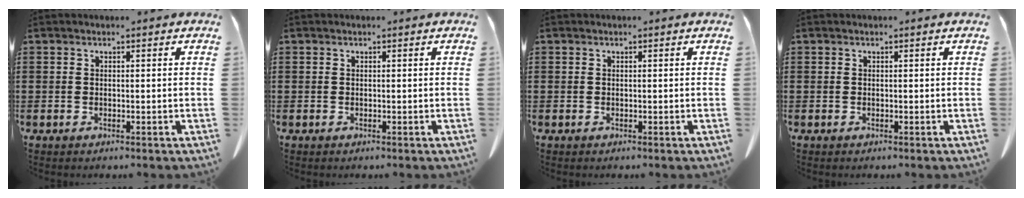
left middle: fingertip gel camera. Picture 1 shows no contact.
{"total": 0.0}
{"total": 0.0}
{"total": 0.0}